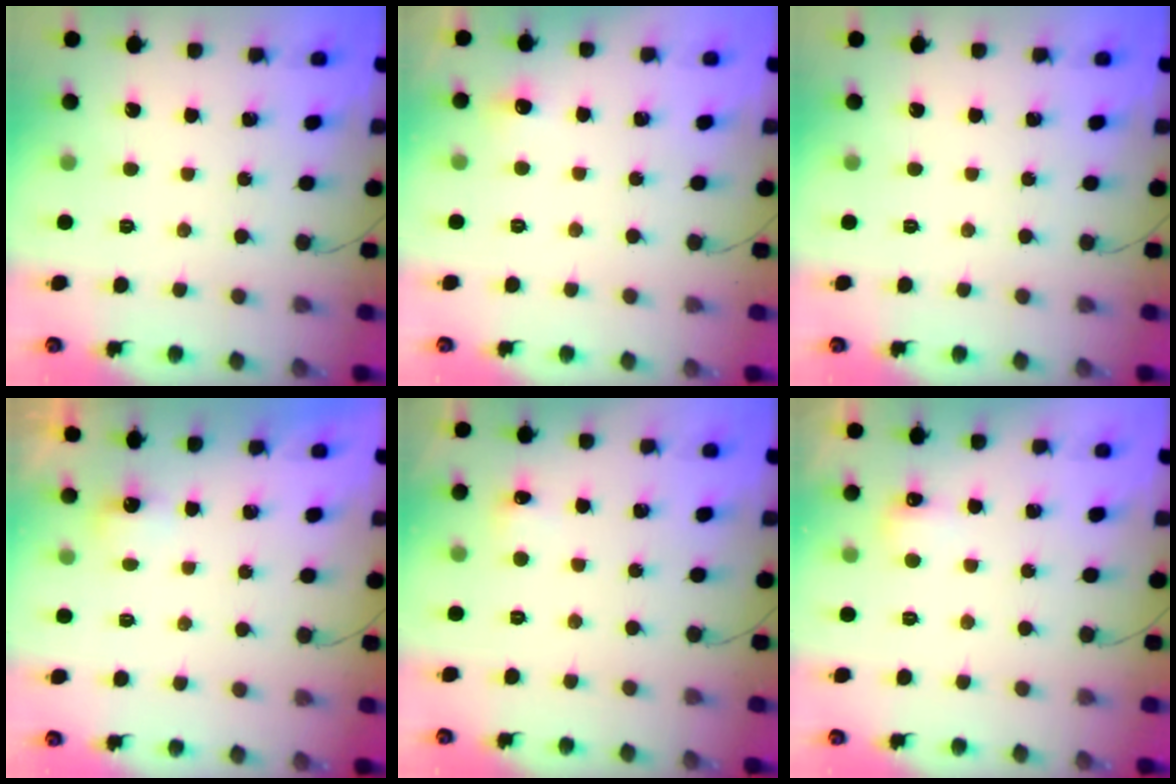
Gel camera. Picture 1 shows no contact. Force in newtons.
{"total": 4.6, "press": 4.4, "slide": 1.6}
{"total": 0.0}
{"total": 2.2, "press": 2.2, "slide": 0.5}
{"total": 3.9, "press": 3.8, "slide": 1.1}
{"total": 3.9, "press": 3.7, "slide": 1.0}